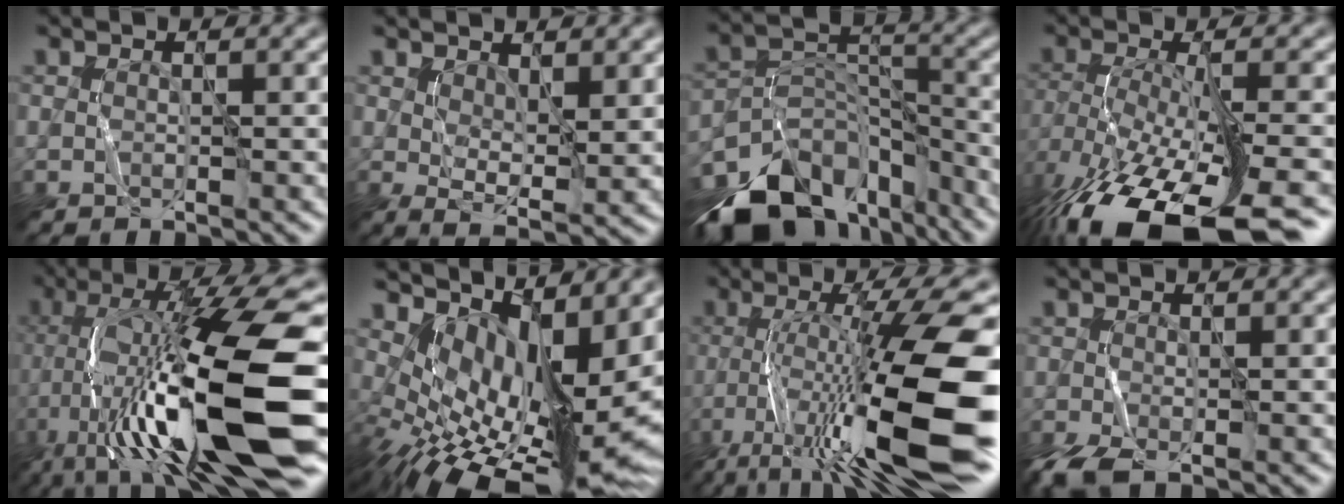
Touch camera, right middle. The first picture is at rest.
{"total": 3.6, "force": [1.1, 1.3, 3.1], "torque": [-0.060, -0.013, 0.027]}
{"total": 13.5, "force": [-10.5, 6.8, 5.2], "torque": [-0.096, 0.003, -0.168]}
{"total": 13.8, "force": [-9.7, 4.1, 8.9], "torque": [-0.195, -0.031, -0.137]}
{"total": 17.2, "force": [-4.7, 4.0, 16.1], "torque": [-0.275, 0.021, -0.073]}
{"total": 13.5, "force": [1.0, 6.8, 11.6], "torque": [-0.181, -0.014, 0.042]}
{"total": 14.0, "force": [-5.7, 2.7, 12.5], "torque": [-0.212, -0.001, -0.089]}
{"total": 2.7, "force": [-1.6, 1.0, 1.9], "torque": [-0.056, -0.012, -0.028]}